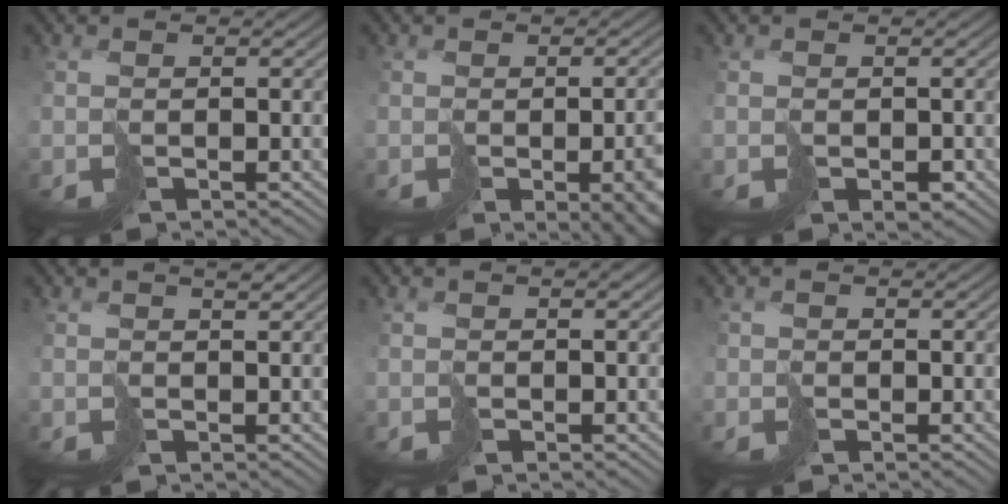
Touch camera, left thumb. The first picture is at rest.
{"total": 9.7, "force": [-3.5, 4.0, 8.1], "torque": [-0.088, -0.032, -0.019]}
{"total": 1.5, "force": [-0.7, 1.1, 0.7], "torque": [-0.008, -0.006, -0.006]}
{"total": 1.3, "force": [0.8, 0.1, 1.0], "torque": [-0.015, 0.005, 0.014]}
{"total": 1.0, "force": [0.2, 0.3, 0.9], "torque": [-0.014, 0.001, 0.005]}
{"total": 1.3, "force": [-0.6, 1.1, -0.2], "torque": [0.007, -0.006, -0.015]}